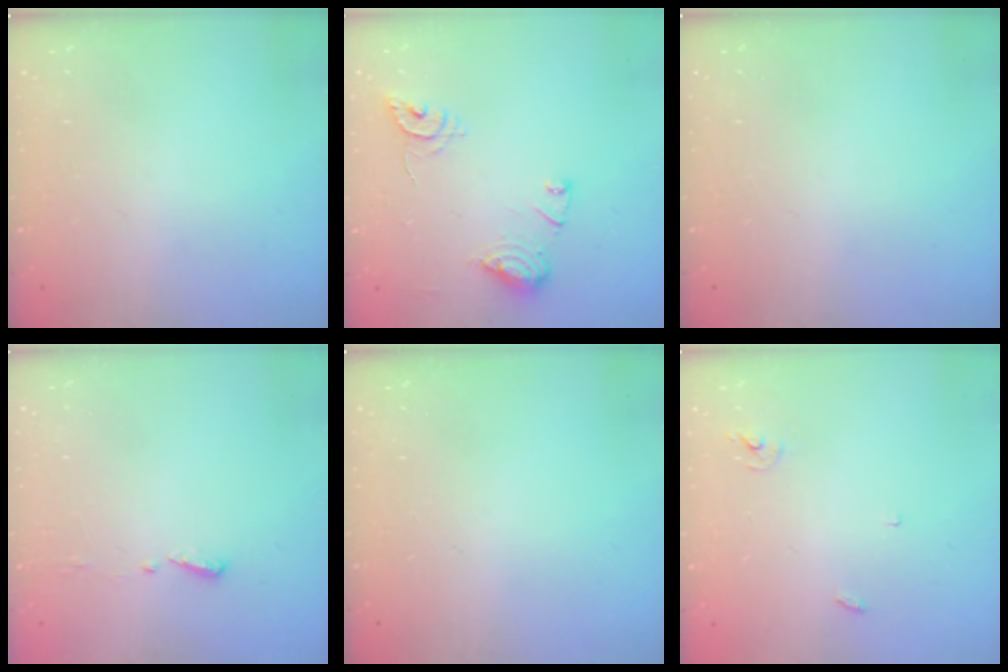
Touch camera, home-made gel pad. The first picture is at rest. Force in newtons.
{"total": 10.8, "press": 10.8, "slide": 0.5}
{"total": 0.0}
{"total": 4.0, "press": 3.9, "slide": 0.5}
{"total": 0.0}
{"total": 2.4, "press": 2.4, "slide": 0.1}